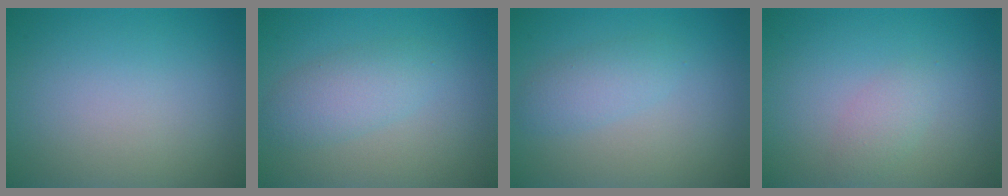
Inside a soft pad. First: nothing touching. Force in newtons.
{"total": 2.9, "press": 2.9, "slide": 0.1}
{"total": 2.0, "press": 2.0, "slide": 0.1}
{"total": 1.5, "press": 1.5, "slide": 0.1}